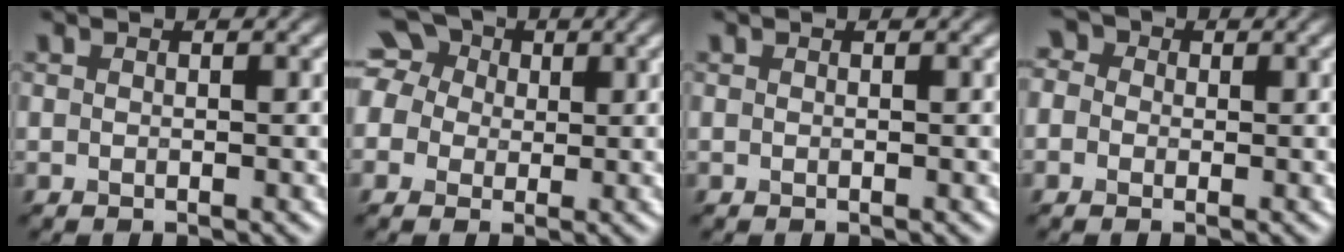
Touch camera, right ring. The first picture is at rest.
{"total": 5.4, "force": [1.6, 4.7, 2.2], "torque": [-0.064, 0.043, 0.018]}
{"total": 0.0}
{"total": 2.4, "force": [0.4, 2.2, 0.9], "torque": [-0.022, 0.023, -0.008]}